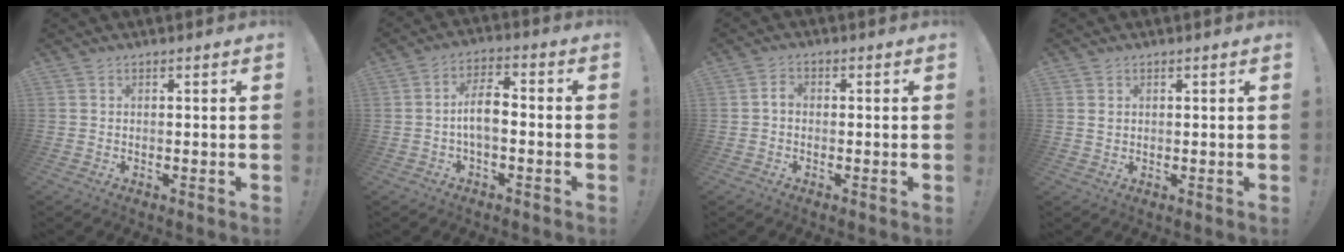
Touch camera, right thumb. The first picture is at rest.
{"total": 8.0, "force": [-1.3, 3.6, 7.0], "torque": [-0.131, 0.008, -0.025]}
{"total": 2.0, "force": [-0.7, 1.3, 1.5], "torque": [-0.026, 0.010, -0.013]}
{"total": 1.1, "force": [0.6, 0.9, 0.2], "torque": [0.004, 0.000, 0.010]}